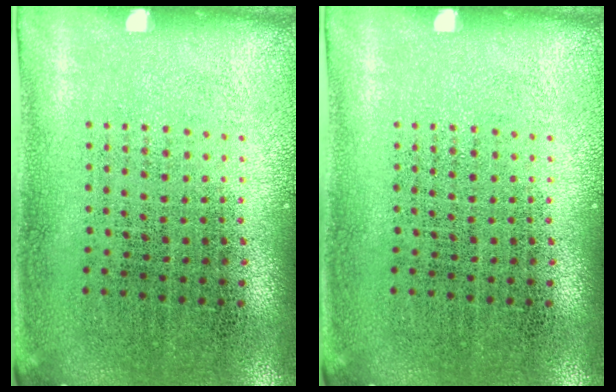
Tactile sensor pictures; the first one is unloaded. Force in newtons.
{"total": 0.0}